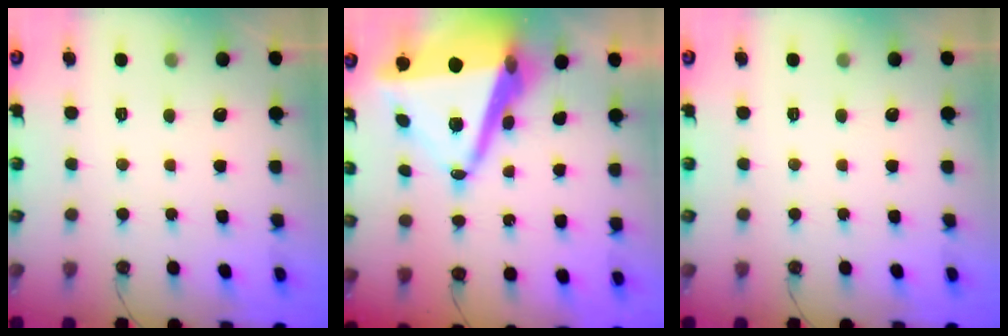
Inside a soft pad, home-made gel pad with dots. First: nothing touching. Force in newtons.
{"total": 16.6, "press": 16.1, "slide": 4.1}
{"total": 0.0}